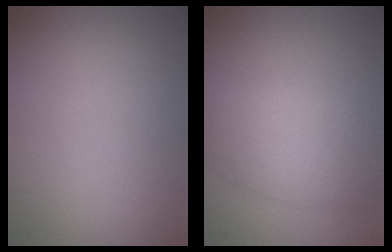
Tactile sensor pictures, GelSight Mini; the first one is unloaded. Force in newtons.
{"total": 5.4, "press": 5.4, "slide": 0.2}